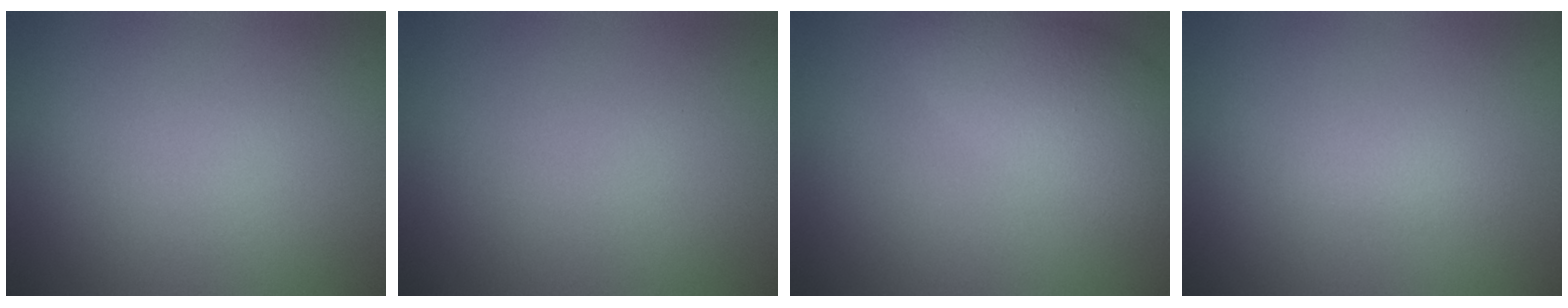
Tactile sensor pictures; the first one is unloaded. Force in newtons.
{"total": 0.0}
{"total": 5.4, "press": 5.3, "slide": 0.2}
{"total": 0.8, "press": 0.8, "slide": 0.0}